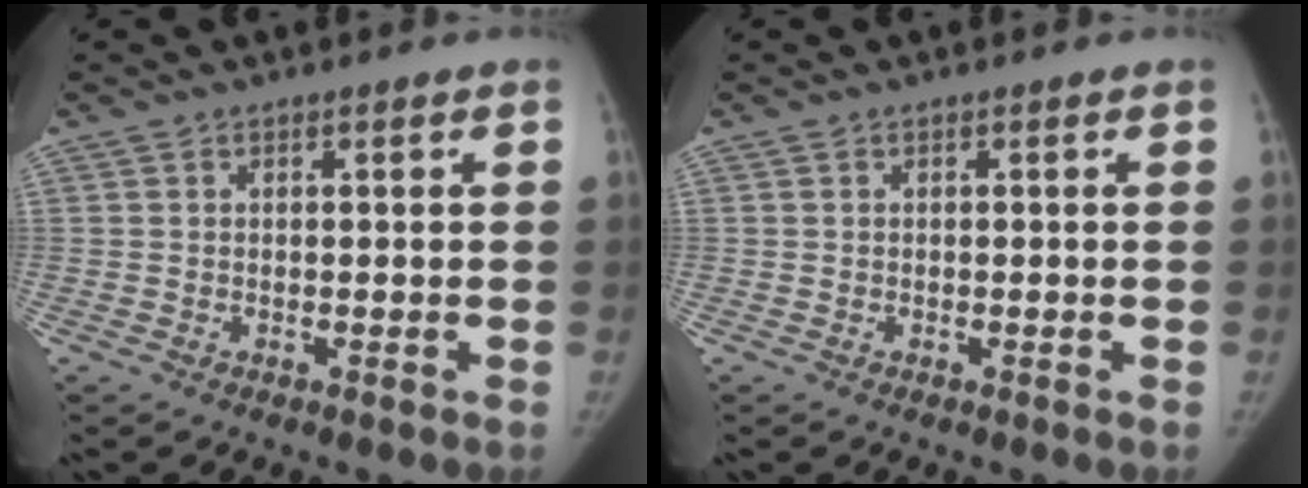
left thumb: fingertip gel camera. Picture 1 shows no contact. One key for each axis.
{"total": 0.0}